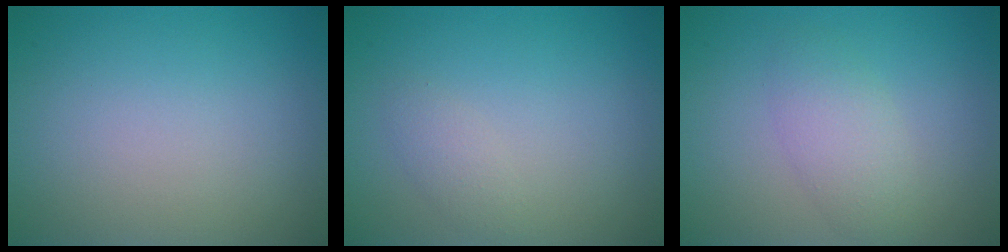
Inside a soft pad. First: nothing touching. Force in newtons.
{"total": 1.1, "press": 1.1, "slide": 0.0}
{"total": 2.6, "press": 2.6, "slide": 0.1}